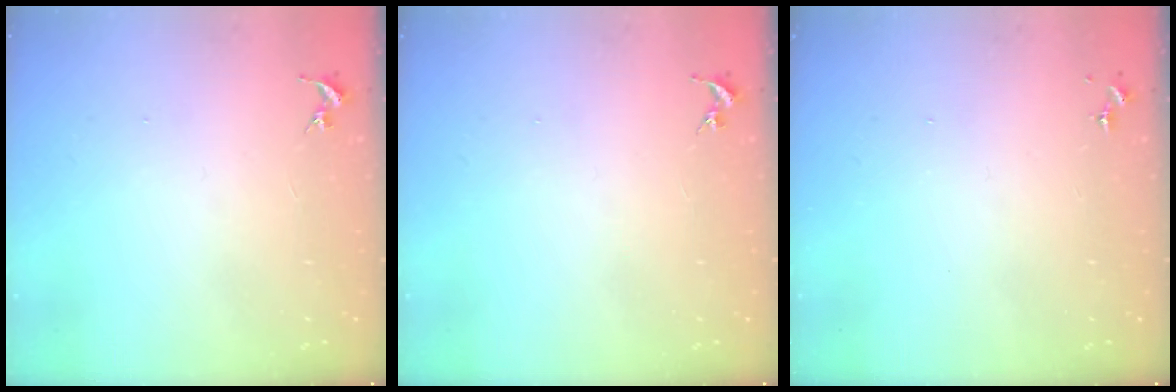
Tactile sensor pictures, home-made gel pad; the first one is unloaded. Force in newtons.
{"total": 0.0}
{"total": 0.0}